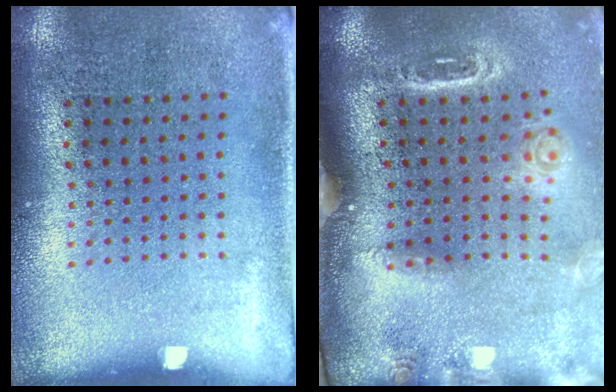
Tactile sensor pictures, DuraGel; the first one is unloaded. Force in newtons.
{"total": 1.8, "press": 1.7, "slide": 0.6}